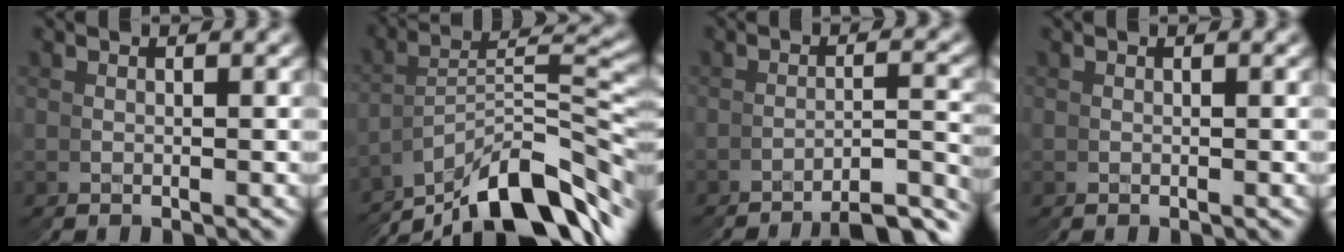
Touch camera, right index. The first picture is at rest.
{"total": 10.3, "force": [-4.2, 4.8, 8.1], "torque": [-0.126, -0.004, -0.059]}
{"total": 5.7, "force": [-5.5, -0.6, 1.1], "torque": [0.003, 0.008, -0.088]}
{"total": 0.0}